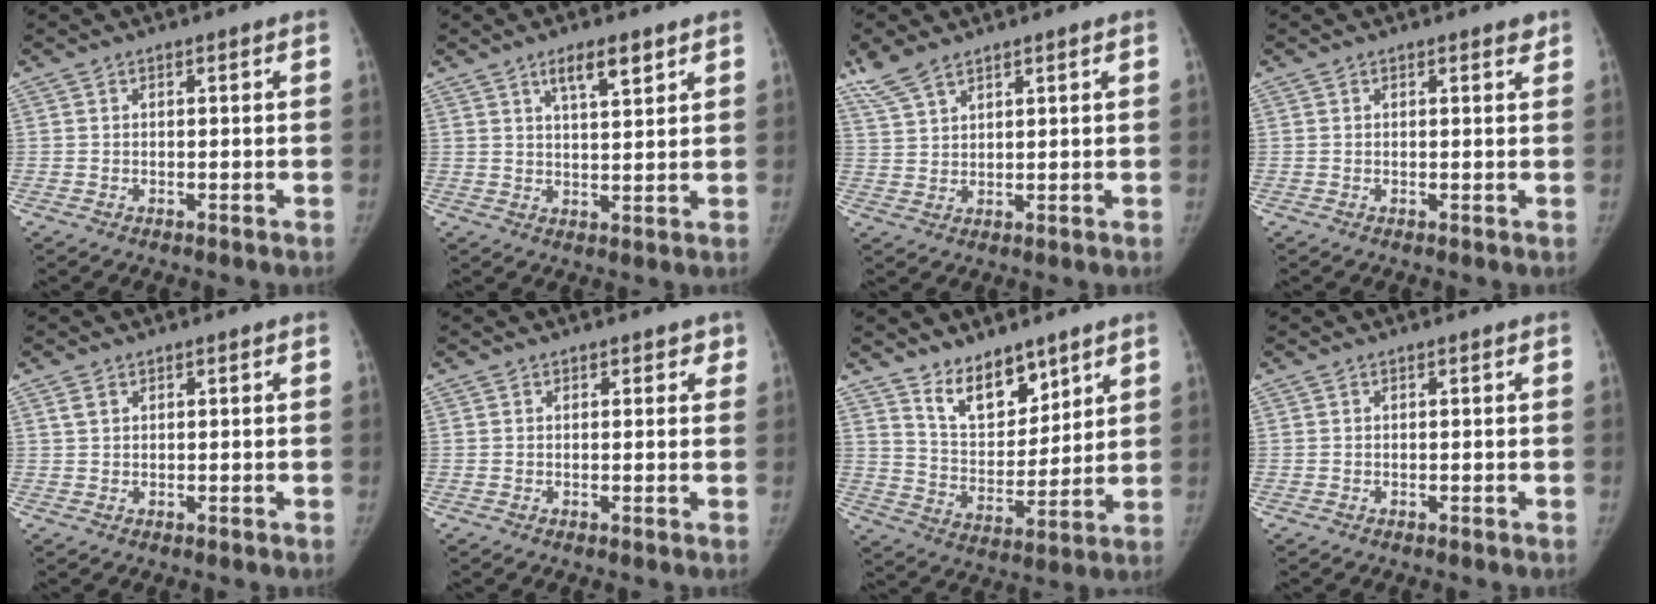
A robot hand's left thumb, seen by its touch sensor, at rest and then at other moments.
{"total": 6.0, "force": [3.7, 1.7, 4.4], "torque": [-0.063, -0.021, 0.062]}
{"total": 5.5, "force": [4.3, 2.1, 2.6], "torque": [-0.050, -0.005, 0.094]}
{"total": 0.9, "force": [0.7, 0.4, 0.4], "torque": [0.001, -0.003, 0.005]}
{"total": 1.4, "force": [0.8, 0.9, 0.8], "torque": [-0.012, 0.004, 0.018]}
{"total": 1.6, "force": [1.0, 1.1, 0.5], "torque": [0.020, -0.002, 0.005]}
{"total": 11.3, "force": [8.2, 5.6, 5.3], "torque": [-0.048, -0.069, 0.154]}
{"total": 0.0}